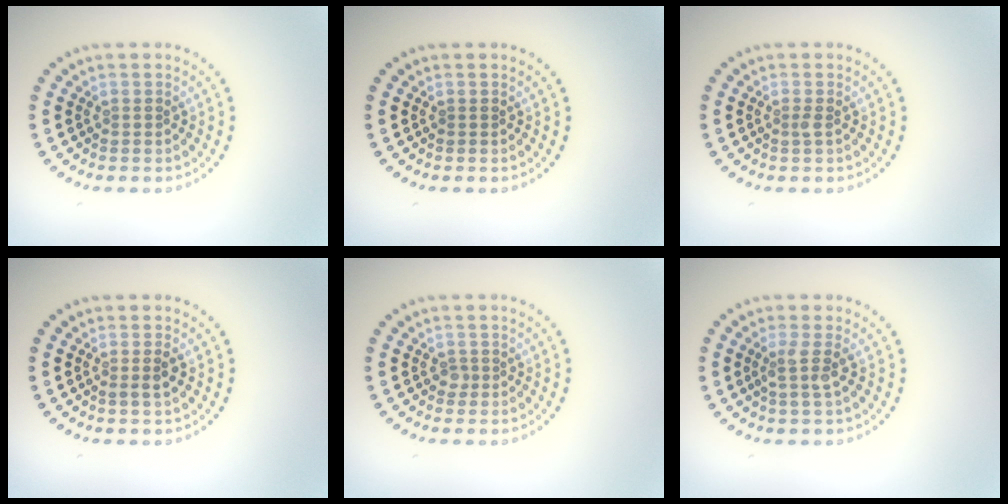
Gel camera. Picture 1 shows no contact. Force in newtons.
{"total": 0.0}
{"total": 0.6, "press": 0.3, "slide": 0.4}
{"total": 1.3, "press": 1.1, "slide": 0.6}
{"total": 0.8, "press": 0.6, "slide": 0.6}
{"total": 1.8, "press": 1.3, "slide": 1.2}